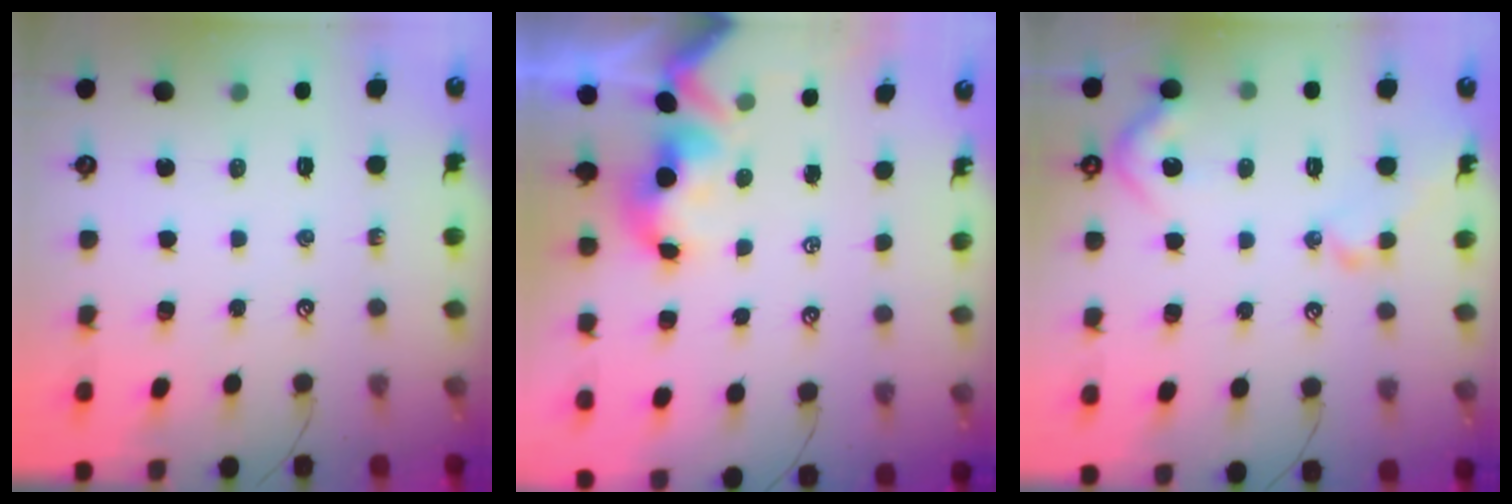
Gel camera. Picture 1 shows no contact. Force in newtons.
{"total": 1.7, "press": 1.5, "slide": 0.7}
{"total": 6.4, "press": 6.3, "slide": 1.1}